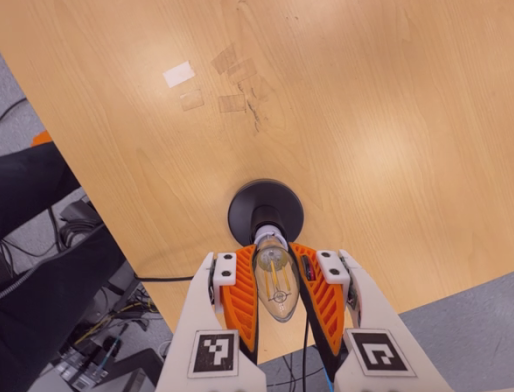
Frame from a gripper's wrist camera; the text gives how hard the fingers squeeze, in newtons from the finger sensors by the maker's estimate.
{"total": 20.5, "left": 20.3, "right": 20.8}